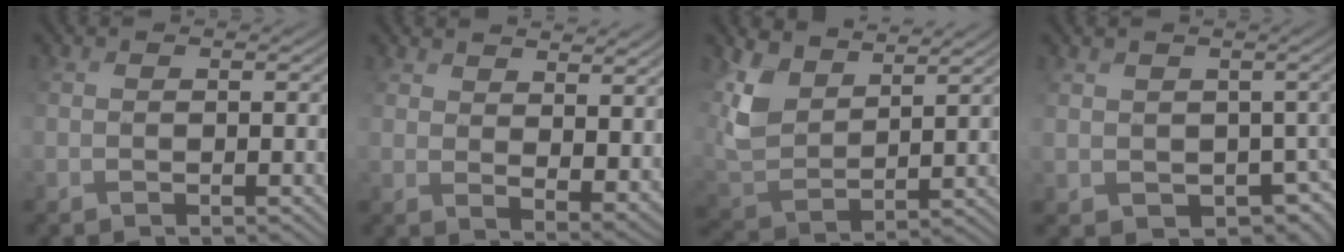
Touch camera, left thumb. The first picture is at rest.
{"total": 5.1, "force": [4.3, 1.4, 2.3], "torque": [-0.048, -0.013, 0.092]}
{"total": 6.2, "force": [5.4, 2.5, 1.6], "torque": [-0.081, 0.003, 0.124]}
{"total": 3.3, "force": [-0.3, 3.2, 0.5], "torque": [-0.024, -0.029, 0.011]}